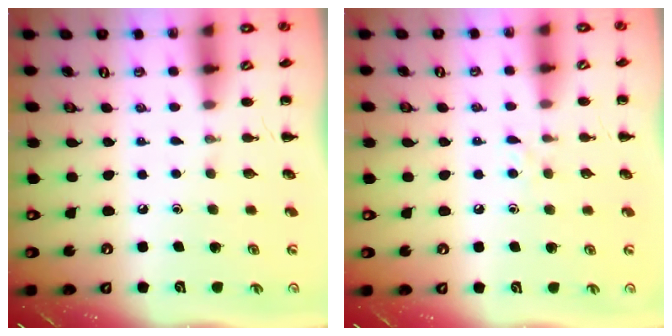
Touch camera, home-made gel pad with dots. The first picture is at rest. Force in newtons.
{"total": 4.6, "press": 4.3, "slide": 1.7}